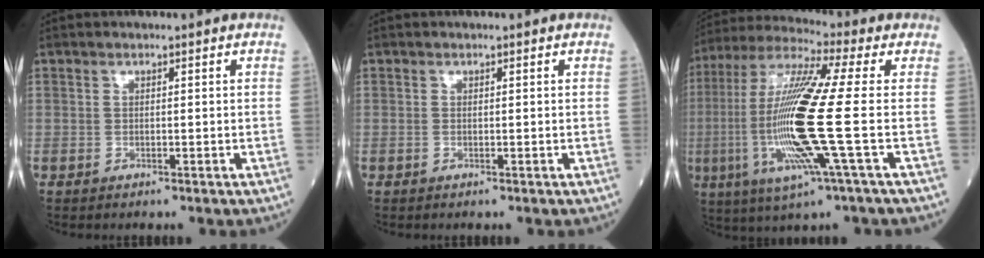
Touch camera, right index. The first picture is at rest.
{"total": 0.0}
{"total": 18.2, "force": [-2.7, -0.2, 18.0], "torque": [-0.384, -0.009, -0.061]}